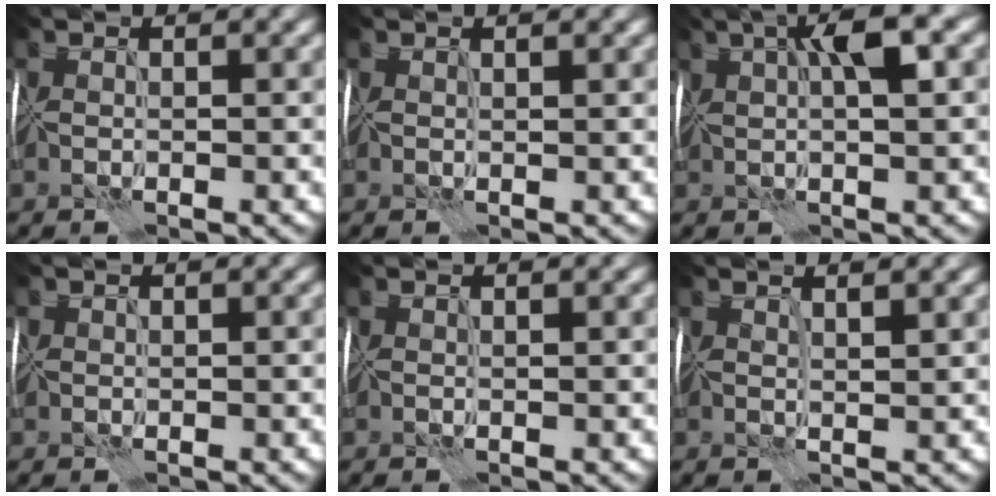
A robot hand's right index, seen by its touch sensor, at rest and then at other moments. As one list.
[{"total": 0.8, "force": [0.6, -0.1, 0.5], "torque": [-0.006, 0.004, 0.008]}, {"total": 5.2, "force": [1.9, 1.3, 4.7], "torque": [-0.081, 0.017, 0.029]}, {"total": 0.6, "force": [0.3, 0.5, -0.1], "torque": [0.007, 0.006, 0.002]}, {"total": 0.5, "force": [0.4, 0.0, 0.4], "torque": [-0.004, 0.003, 0.005]}, {"total": 2.1, "force": [1.4, 0.3, 1.6], "torque": [-0.018, 0.005, 0.019]}]